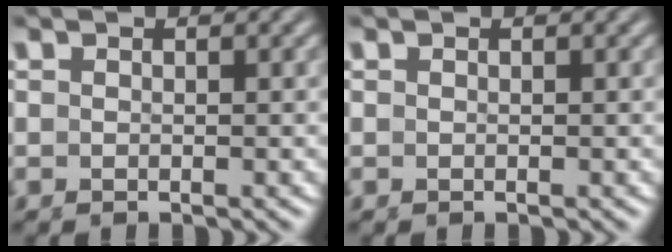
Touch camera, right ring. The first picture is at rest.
{"total": 0.0}